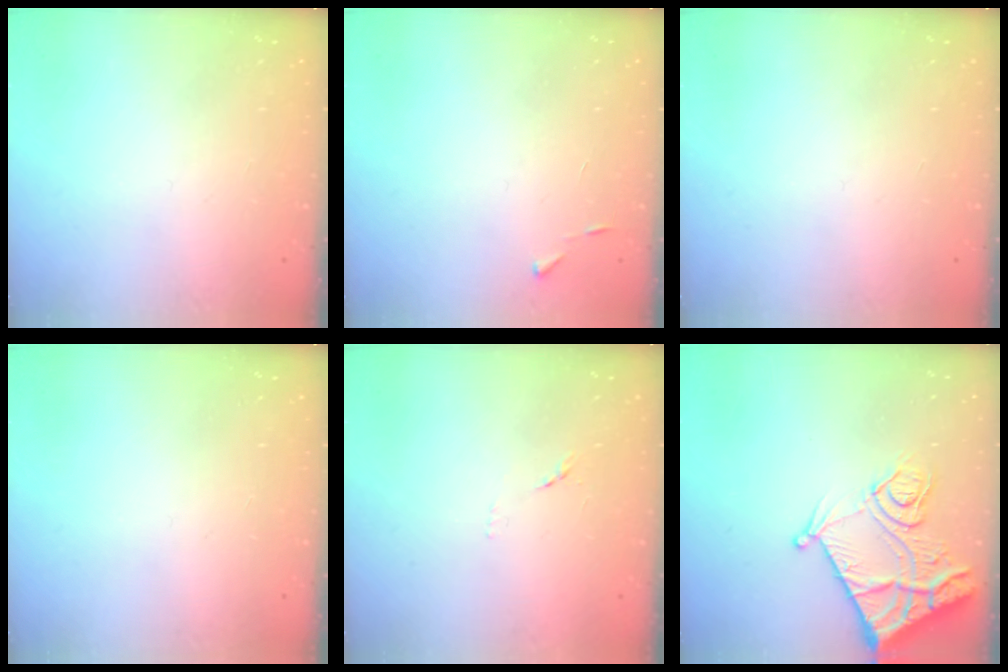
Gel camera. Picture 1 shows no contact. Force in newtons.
{"total": 2.7, "press": 2.7, "slide": 0.3}
{"total": 0.0}
{"total": 0.0}
{"total": 7.6, "press": 7.6, "slide": 0.7}
{"total": 13.7, "press": 13.7, "slide": 1.4}